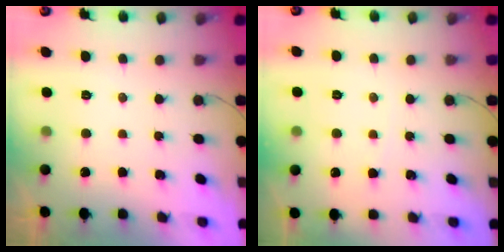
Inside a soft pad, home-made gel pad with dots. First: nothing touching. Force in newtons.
{"total": 2.3, "press": 2.3, "slide": 0.3}